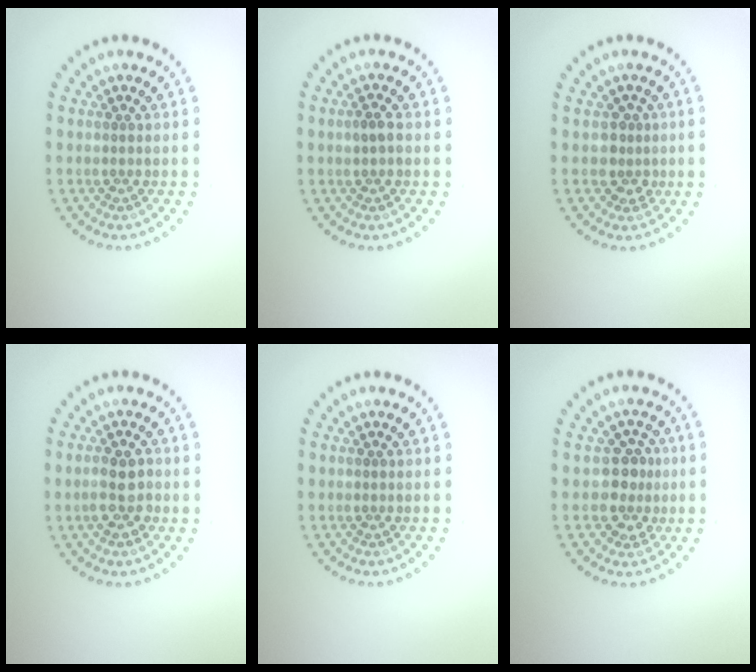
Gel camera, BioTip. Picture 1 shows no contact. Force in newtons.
{"total": 1.4, "press": 1.4, "slide": 0.1}
{"total": 1.8, "press": 1.4, "slide": 1.2}
{"total": 2.8, "press": 2.7, "slide": 0.5}
{"total": 0.0}
{"total": 2.6, "press": 2.4, "slide": 1.2}